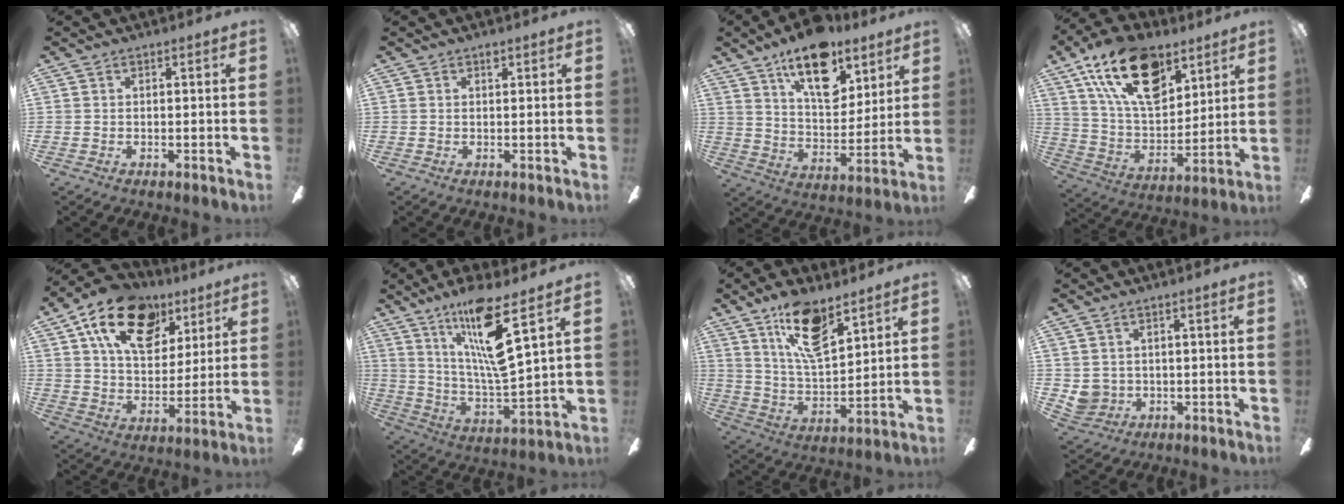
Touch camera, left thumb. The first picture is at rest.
{"total": 1.1, "force": [0.8, 0.5, 0.6], "torque": [-0.006, -0.001, 0.012]}
{"total": 18.2, "force": [11.9, 9.1, 10.3], "torque": [-0.156, -0.058, 0.208]}
{"total": 22.5, "force": [12.5, 12.0, 14.4], "torque": [-0.263, -0.054, 0.221]}
{"total": 20.2, "force": [10.6, 12.2, 12.1], "torque": [-0.195, -0.036, 0.187]}
{"total": 16.9, "force": [10.8, 2.5, 12.9], "torque": [-0.254, -0.052, 0.168]}
{"total": 15.8, "force": [10.3, 6.0, 10.4], "torque": [-0.182, -0.037, 0.177]}
{"total": 4.0, "force": [0.9, 3.8, 1.0], "torque": [-0.036, 0.003, 0.018]}